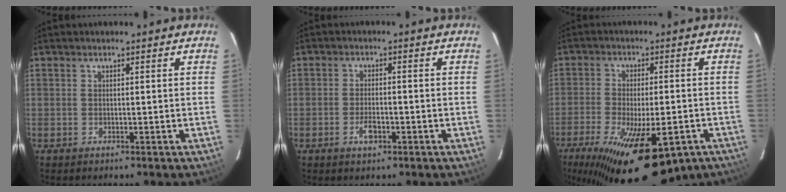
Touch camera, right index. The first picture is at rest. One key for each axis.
{"total": 3.5, "fx": -1.6, "fy": 1.6, "fz": 2.6, "tx": -0.053, "ty": 0.001, "tz": -0.027}
{"total": 22.7, "fx": -13.5, "fy": 9.0, "fz": 16.0, "tx": -0.303, "ty": -0.055, "tz": -0.195}